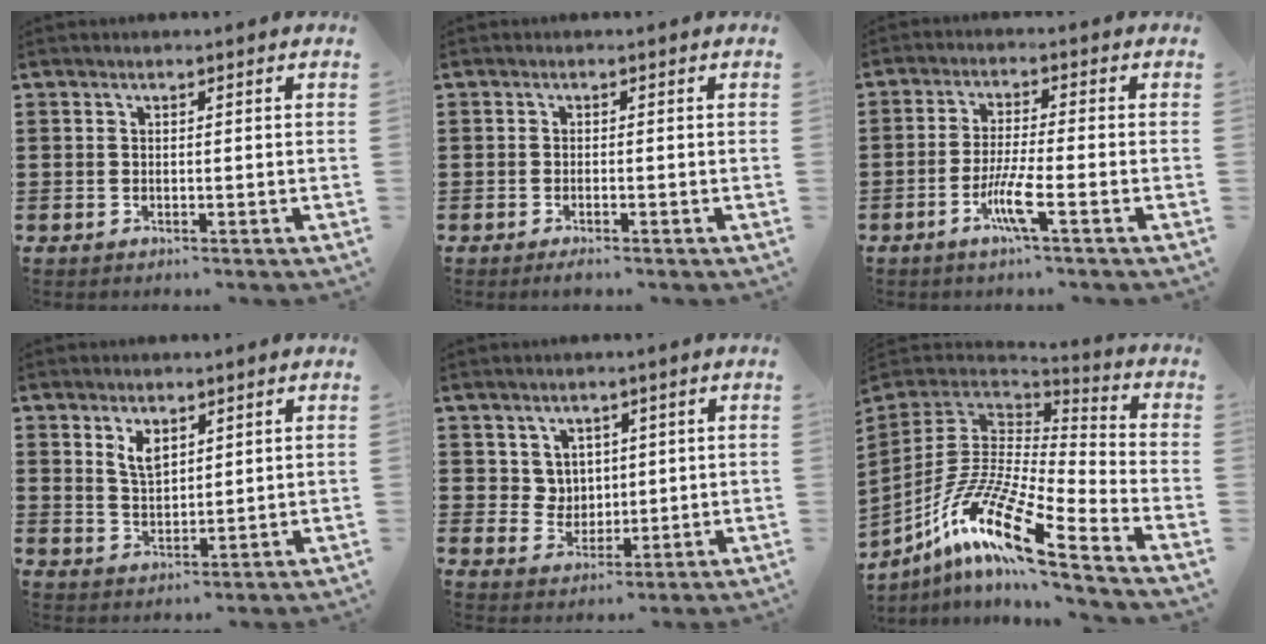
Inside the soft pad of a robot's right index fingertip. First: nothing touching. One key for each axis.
{"total": 1.0, "fx": -0.8, "fy": 0.1, "fz": 0.6, "tx": -0.012, "ty": -0.005, "tz": -0.014}
{"total": 6.1, "fx": -2.9, "fy": 0.4, "fz": 5.4, "tx": -0.108, "ty": -0.012, "tz": -0.055}
{"total": 3.9, "fx": 2.4, "fy": 2.0, "fz": 2.3, "tx": -0.051, "ty": 0.005, "tz": 0.043}
{"total": 4.2, "fx": 2.3, "fy": 3.5, "fz": 0.5, "tx": -0.029, "ty": 0.007, "tz": 0.043}
{"total": 16.0, "fx": -10.1, "fy": 3.3, "fz": 12.0, "tx": -0.249, "ty": 0.007, "tz": -0.196}